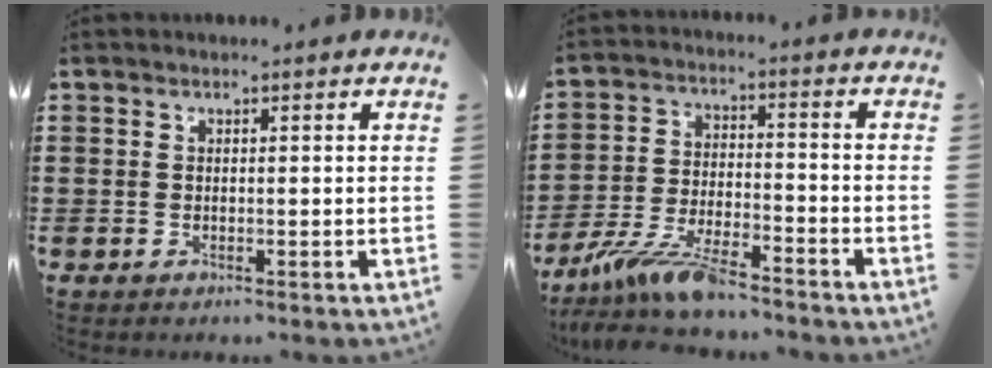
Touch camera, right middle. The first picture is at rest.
{"total": 8.6, "force": [-7.5, 0.8, 4.3], "torque": [-0.096, -0.002, -0.147]}